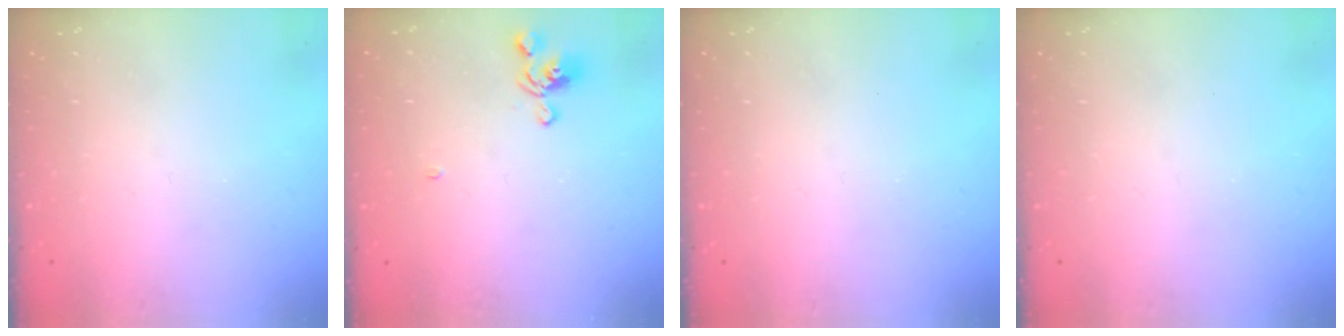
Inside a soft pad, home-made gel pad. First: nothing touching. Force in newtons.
{"total": 4.7, "press": 4.7, "slide": 0.3}
{"total": 0.0}
{"total": 0.0}